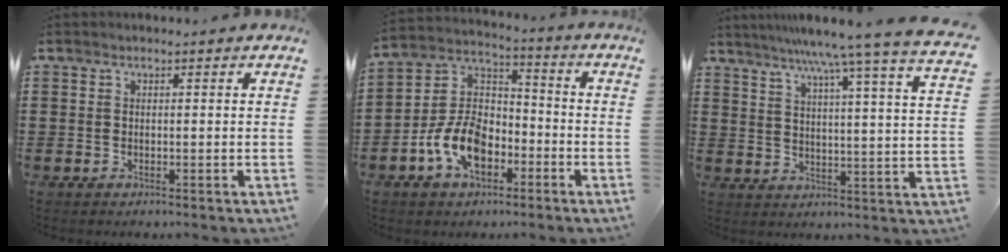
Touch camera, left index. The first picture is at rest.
{"total": 10.0, "force": [-4.9, 6.0, 6.3], "torque": [-0.164, 0.007, -0.100]}
{"total": 8.2, "force": [7.0, -1.9, 3.8], "torque": [-0.086, -0.057, 0.107]}